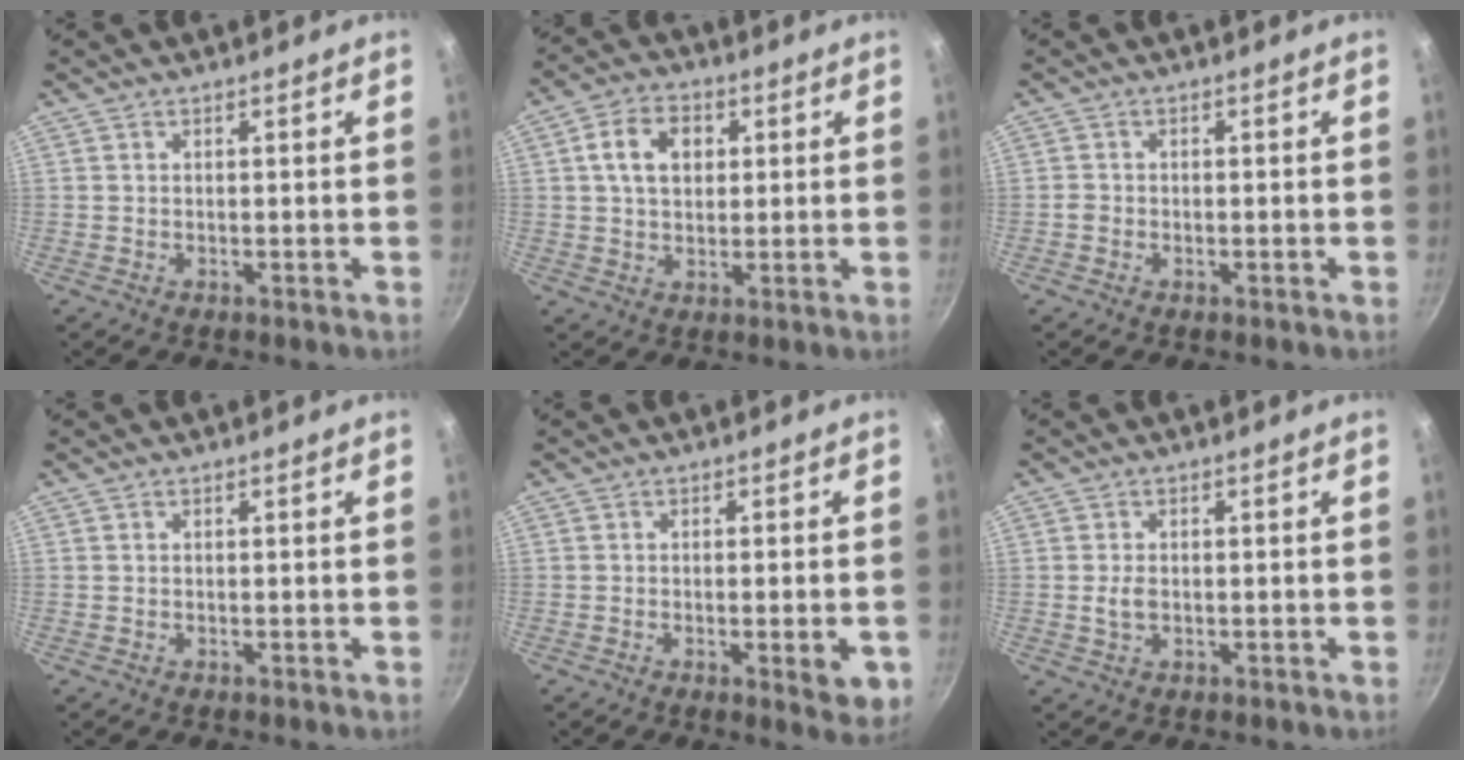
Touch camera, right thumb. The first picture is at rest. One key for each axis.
{"total": 8.4, "fx": 1.9, "fy": 6.1, "fz": 5.4, "tx": -0.076, "ty": 0.007, "tz": 0.028}
{"total": 1.1, "fx": -0.6, "fy": 0.9, "fz": 0.2, "tx": -0.008, "ty": 0.003, "tz": -0.014}
{"total": 0.0}
{"total": 5.6, "fx": -1.6, "fy": 1.6, "fz": 5.1, "tx": -0.061, "ty": -0.005, "tz": -0.022}
{"total": 2.5, "fx": -0.2, "fy": 1.7, "fz": 1.9, "tx": -0.031, "ty": 0.001, "tz": -0.003}